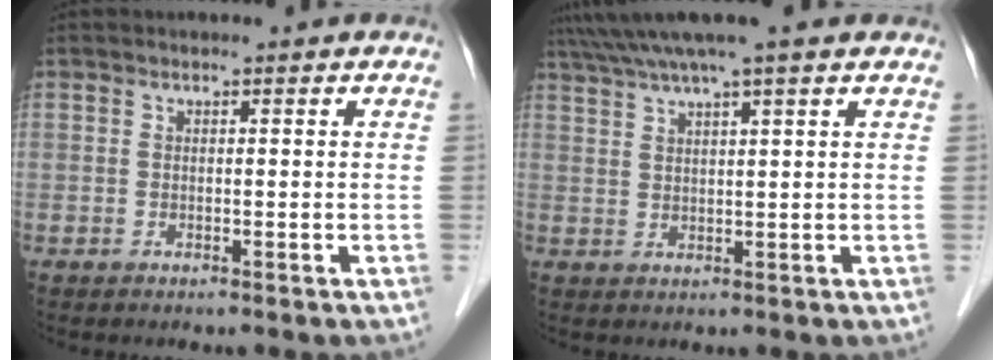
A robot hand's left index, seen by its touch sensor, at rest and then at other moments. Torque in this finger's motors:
{"motor_torque": [0.33, -0.45, 0.87, 0.21]}